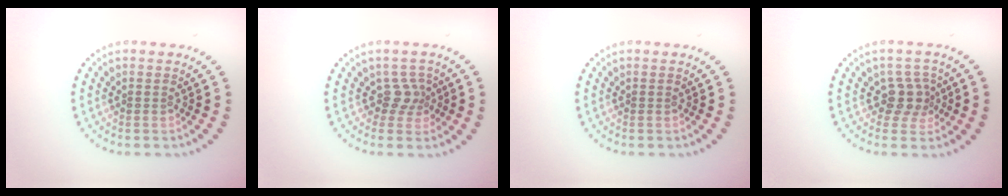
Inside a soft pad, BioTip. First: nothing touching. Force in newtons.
{"total": 2.1, "press": 1.4, "slide": 1.5}
{"total": 0.0}
{"total": 2.6, "press": 2.0, "slide": 1.6}